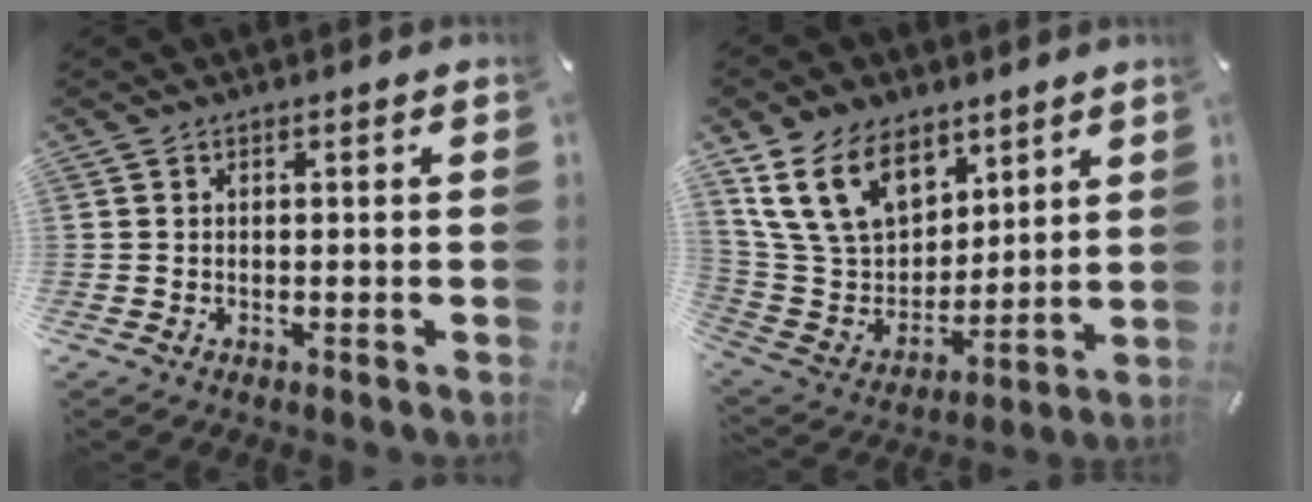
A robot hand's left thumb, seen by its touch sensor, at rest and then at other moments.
{"total": 17.5, "force": [9.8, 11.6, 8.6], "torque": [-0.202, -0.040, 0.189]}